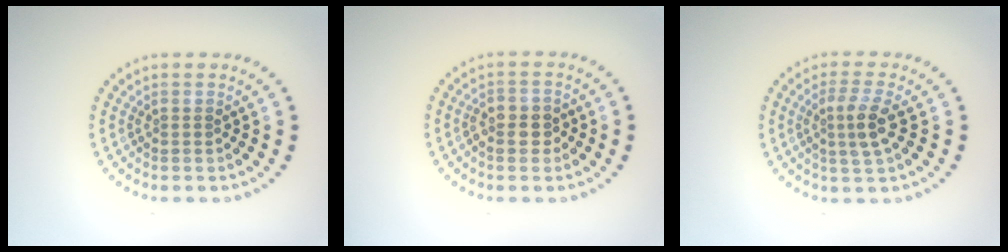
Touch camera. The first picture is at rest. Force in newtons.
{"total": 2.1, "press": 2.0, "slide": 0.6}
{"total": 2.8, "press": 2.5, "slide": 1.2}